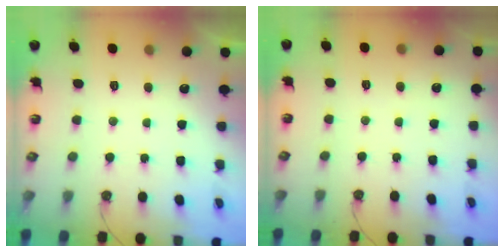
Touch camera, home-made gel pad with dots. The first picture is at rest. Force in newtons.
{"total": 3.0, "press": 2.9, "slide": 0.4}